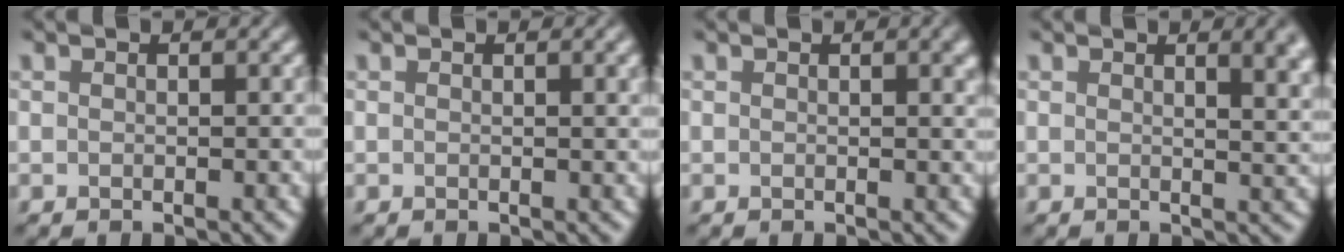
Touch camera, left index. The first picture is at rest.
{"total": 1.2, "force": [0.4, 0.3, 1.1], "torque": [-0.010, 0.003, 0.005]}
{"total": 1.6, "force": [0.6, 0.5, 1.4], "torque": [-0.012, 0.002, 0.009]}
{"total": 4.9, "force": [2.2, 2.2, 3.8], "torque": [-0.014, 0.007, 0.027]}